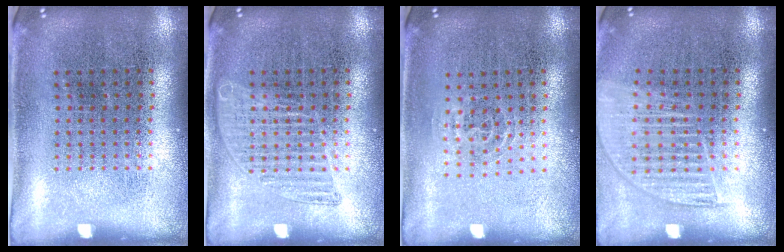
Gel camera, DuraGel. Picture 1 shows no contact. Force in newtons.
{"total": 1.4, "press": 1.4, "slide": 0.1}
{"total": 0.9, "press": 0.5, "slide": 0.8}
{"total": 1.4, "press": 1.3, "slide": 0.5}